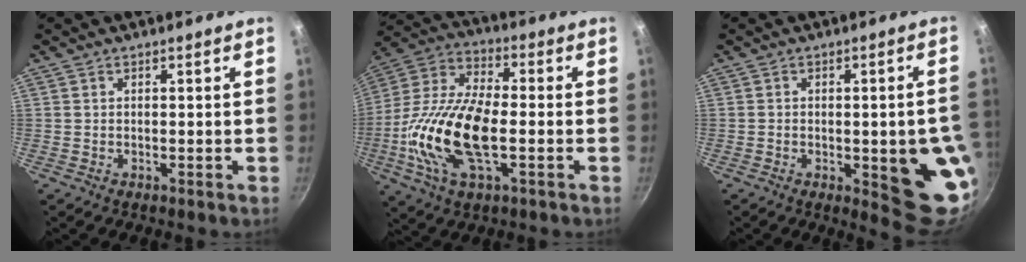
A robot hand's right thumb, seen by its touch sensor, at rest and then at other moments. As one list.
[{"total": 19.9, "force": [-3.8, 8.9, 17.4], "torque": [-0.336, 0.027, -0.085]}, {"total": 13.8, "force": [-2.6, 4.5, 12.8], "torque": [-0.115, 0.003, -0.027]}]